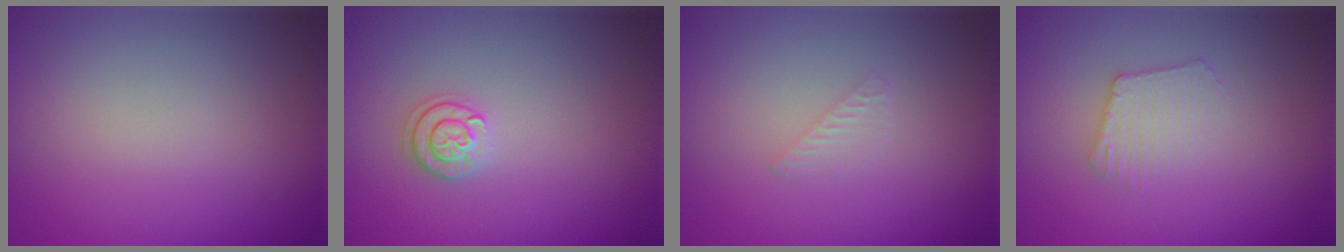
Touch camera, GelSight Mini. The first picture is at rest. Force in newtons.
{"total": 1.8, "press": 1.7, "slide": 0.4}
{"total": 0.8, "press": 0.8, "slide": 0.0}
{"total": 2.1, "press": 2.0, "slide": 0.4}